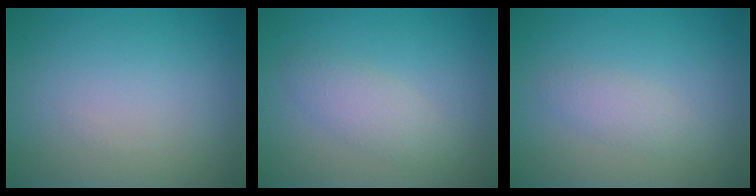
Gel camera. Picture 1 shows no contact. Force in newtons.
{"total": 2.3, "press": 2.3, "slide": 0.0}
{"total": 1.6, "press": 1.6, "slide": 0.0}